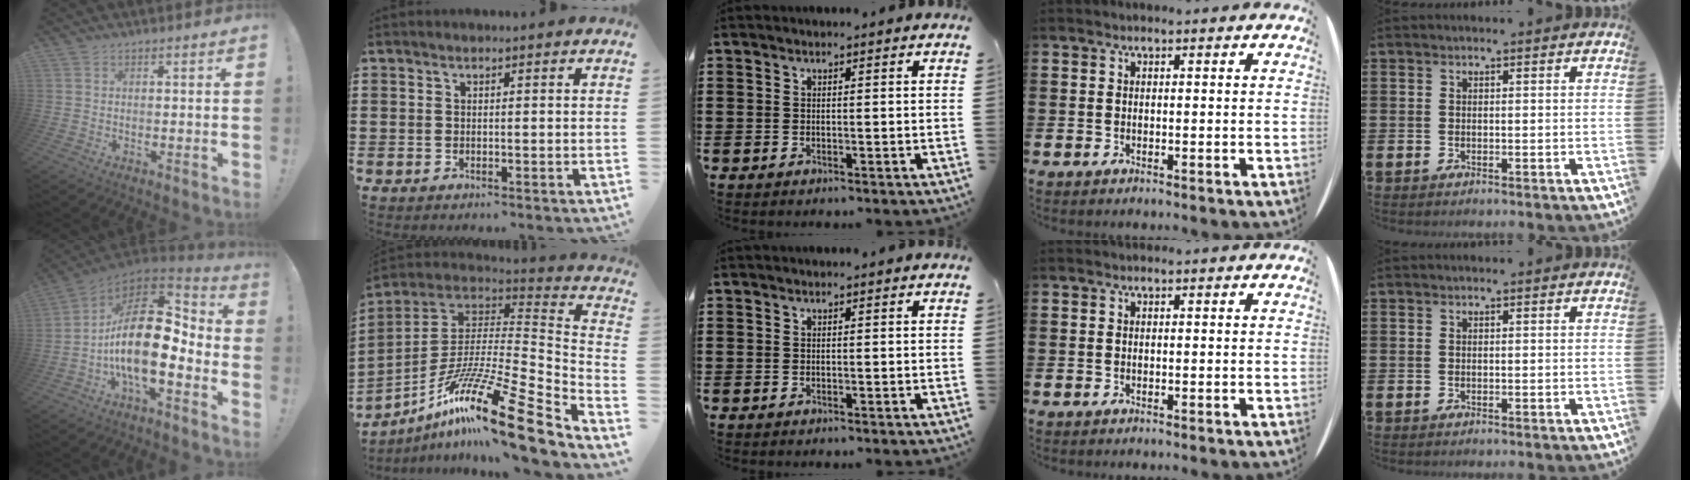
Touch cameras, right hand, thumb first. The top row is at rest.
{"thumb": {"total": 23.3, "force": [-0.9, 11.0, 20.5], "torque": [-0.381, 0.011, -0.009]}, "index": {"total": 19.9, "force": [-12.9, 2.4, 15.0], "torque": [-0.279, 0.024, -0.233]}}